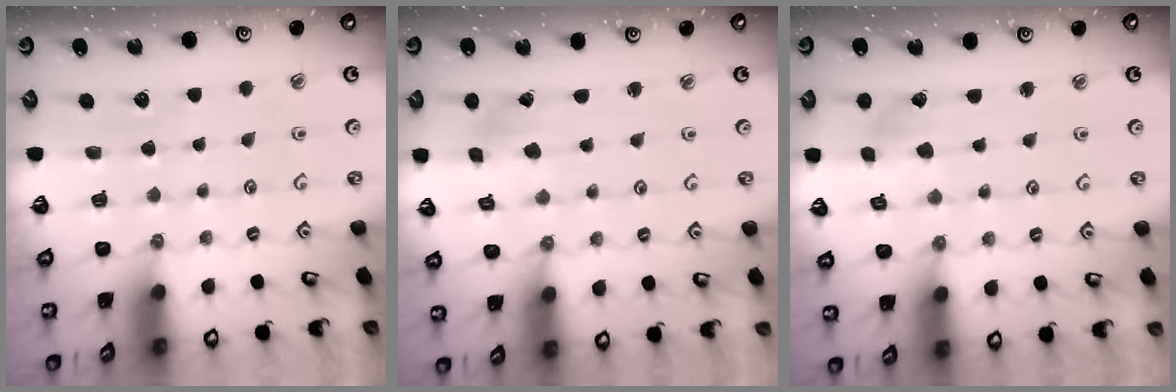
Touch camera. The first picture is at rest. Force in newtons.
{"total": 0.8, "press": 0.7, "slide": 0.3}
{"total": 2.5, "press": 2.5, "slide": 0.3}